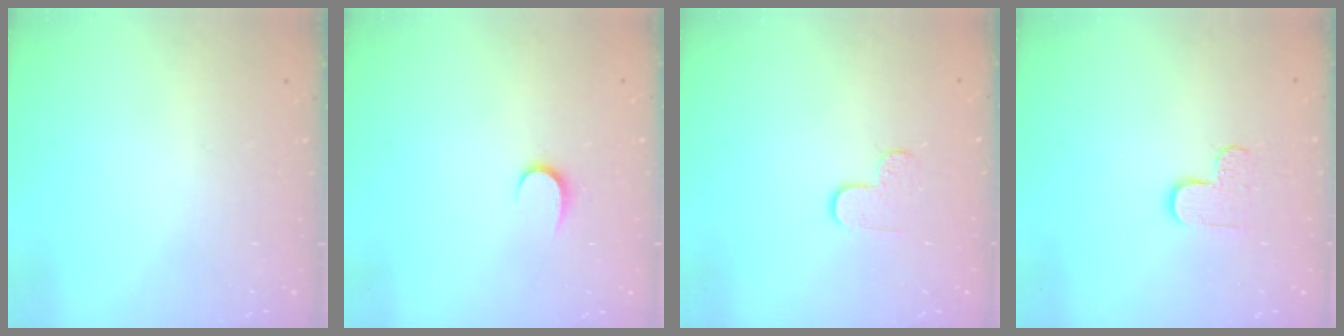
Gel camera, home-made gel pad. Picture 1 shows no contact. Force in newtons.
{"total": 5.1, "press": 5.1, "slide": 0.5}
{"total": 5.5, "press": 5.5, "slide": 0.5}
{"total": 5.9, "press": 5.8, "slide": 0.6}